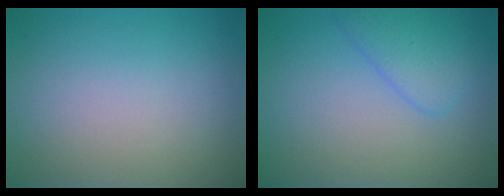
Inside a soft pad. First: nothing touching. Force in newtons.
{"total": 2.9, "press": 2.9, "slide": 0.3}